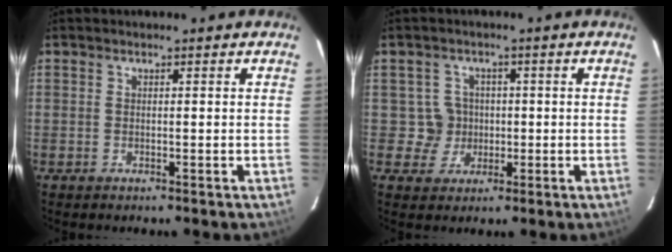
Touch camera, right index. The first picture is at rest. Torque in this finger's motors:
{"motor_torque": [-0.19, 0.10, 0.02, 0.00]}